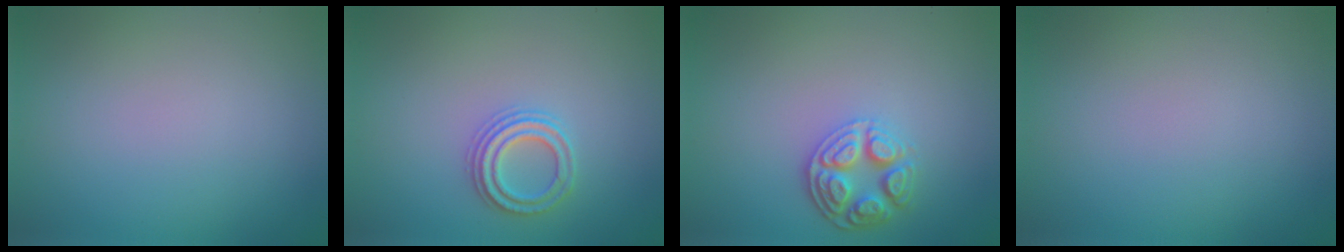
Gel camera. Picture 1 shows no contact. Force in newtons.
{"total": 2.3, "press": 2.2, "slide": 0.5}
{"total": 3.4, "press": 3.0, "slide": 1.6}
{"total": 0.0}